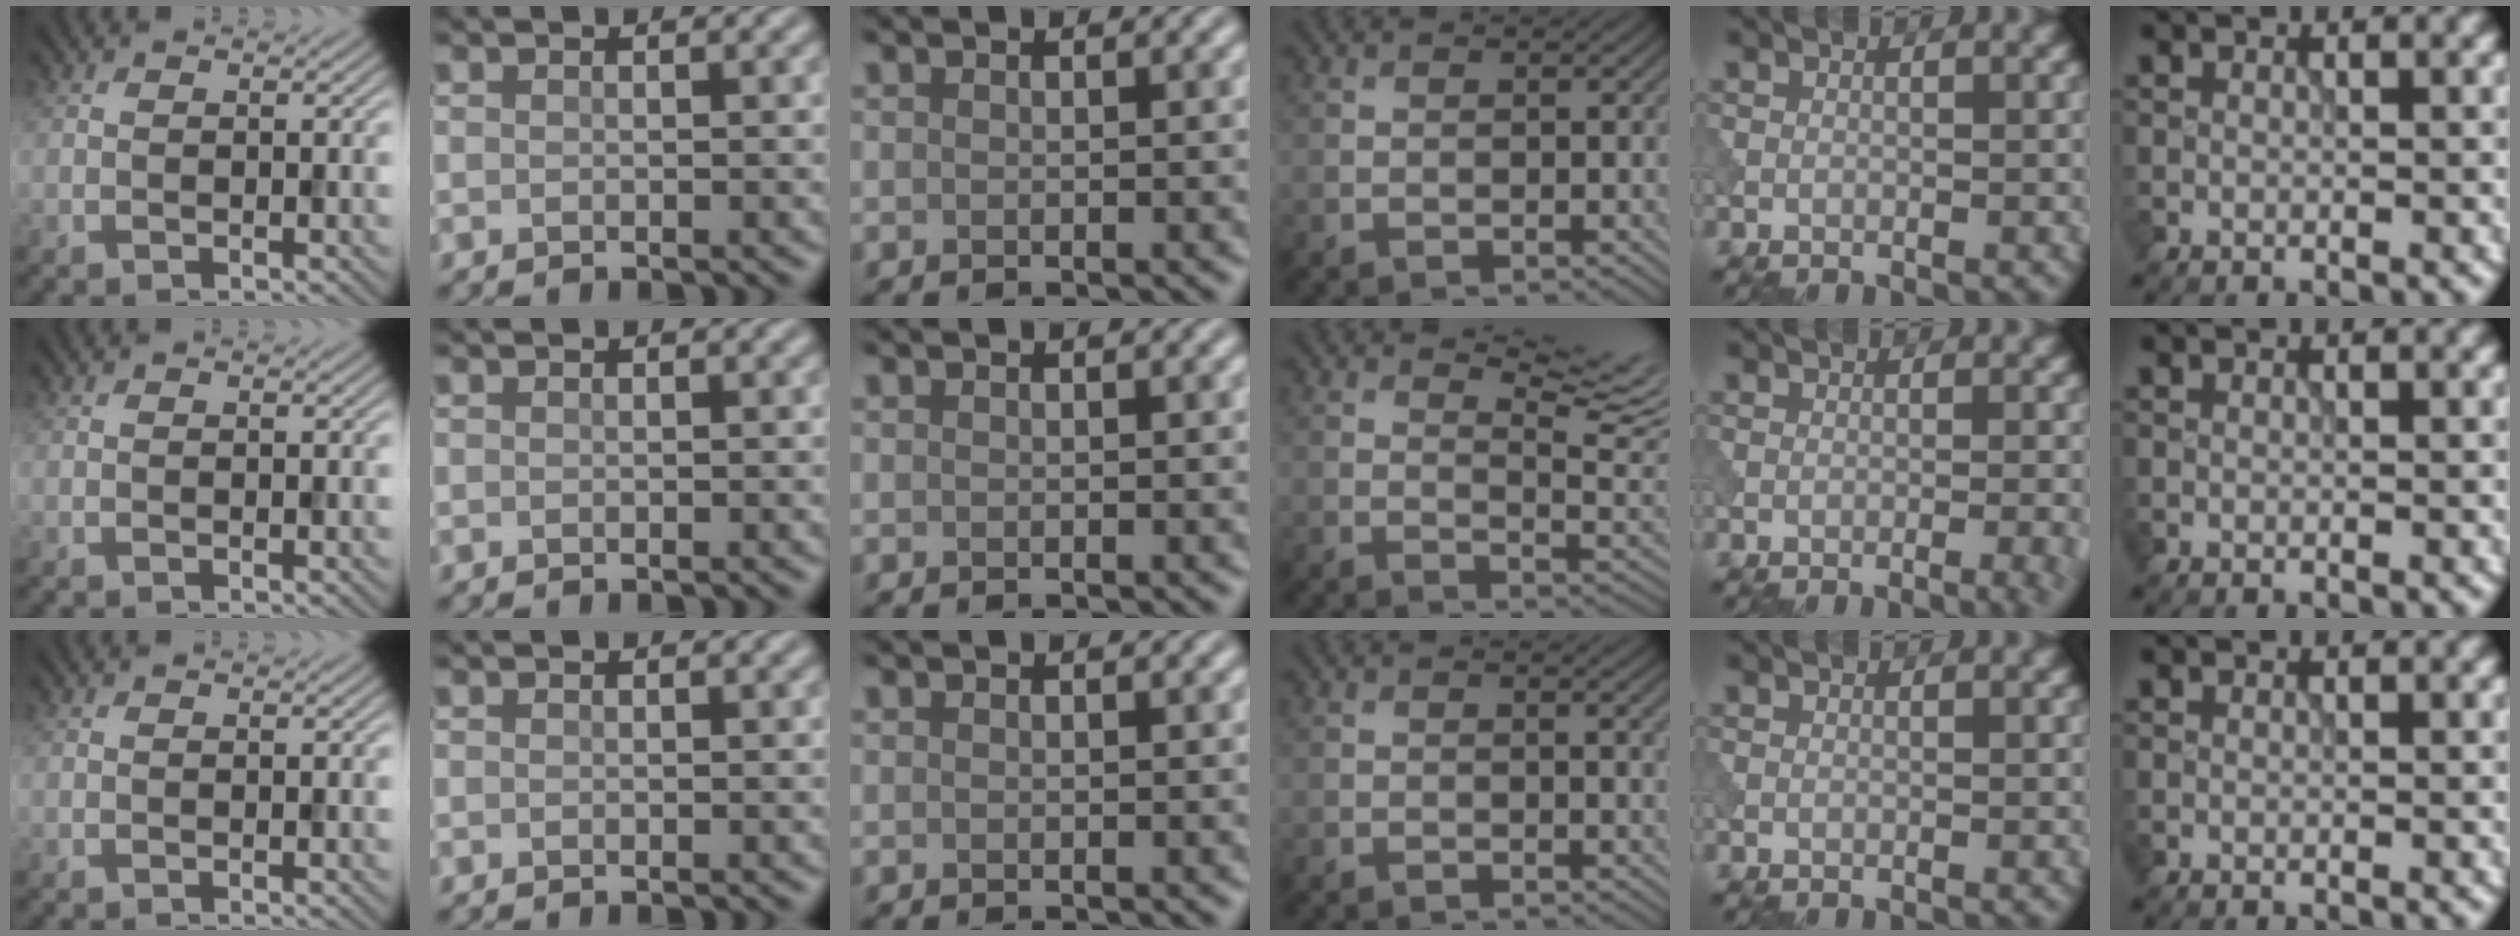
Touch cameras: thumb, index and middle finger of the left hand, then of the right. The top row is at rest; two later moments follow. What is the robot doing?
{"motion": "dispense", "object": "syringe"}